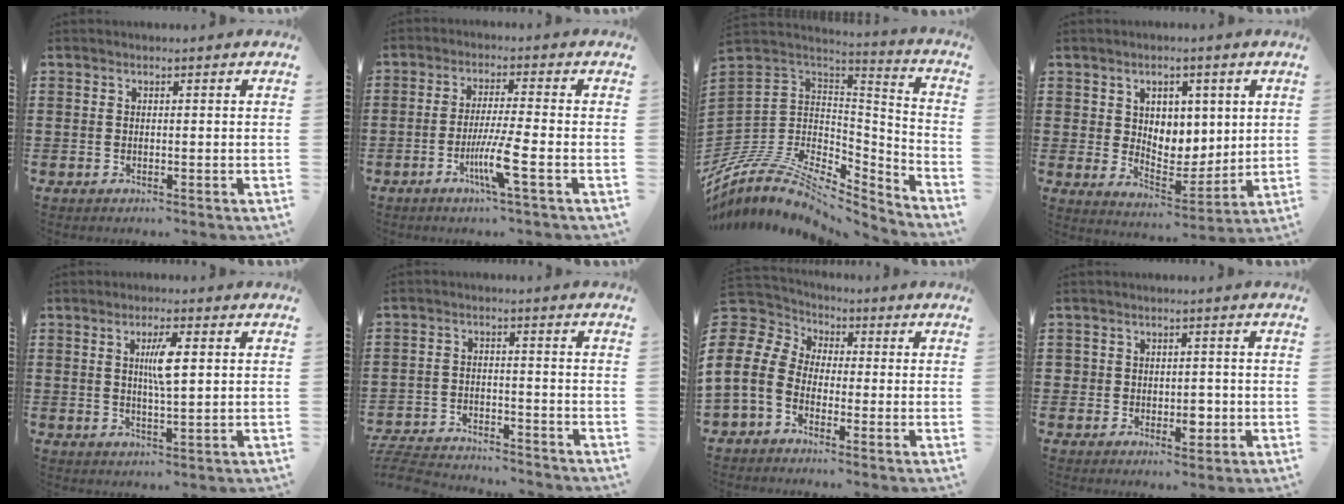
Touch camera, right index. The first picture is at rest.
{"total": 6.7, "force": [-2.7, -0.3, 6.1], "torque": [-0.122, -0.022, -0.052]}
{"total": 9.6, "force": [-6.6, 5.2, 4.8], "torque": [-0.119, 0.000, -0.131]}
{"total": 5.0, "force": [2.8, 3.9, 1.5], "torque": [-0.045, -0.006, 0.048]}
{"total": 4.7, "force": [1.1, 0.9, 4.5], "torque": [-0.089, 0.007, 0.014]}
{"total": 5.0, "force": [-4.9, 0.5, 0.7], "torque": [-0.024, 0.000, -0.104]}
{"total": 9.0, "force": [-1.6, 7.2, 5.2], "torque": [-0.157, 0.002, -0.041]}
{"total": 3.0, "force": [-0.6, 2.3, 1.9], "torque": [-0.041, 0.004, -0.012]}